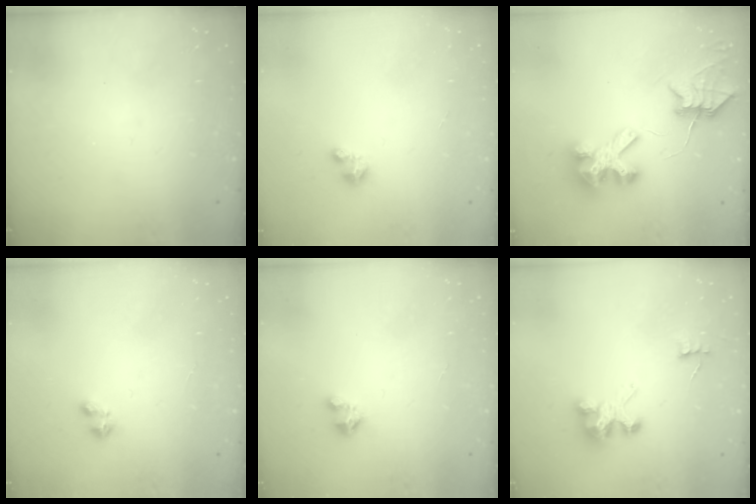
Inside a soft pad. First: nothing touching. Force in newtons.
{"total": 2.5, "press": 2.5, "slide": 0.3}
{"total": 8.9, "press": 8.9, "slide": 0.8}
{"total": 2.2, "press": 2.2, "slide": 0.4}
{"total": 1.6, "press": 1.6, "slide": 0.1}
{"total": 3.6, "press": 3.6, "slide": 0.0}